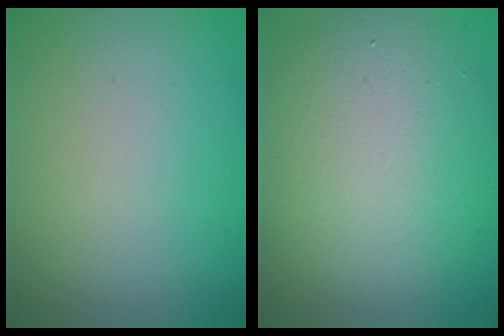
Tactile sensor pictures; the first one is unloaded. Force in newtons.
{"total": 8.6, "press": 8.6, "slide": 0.2}